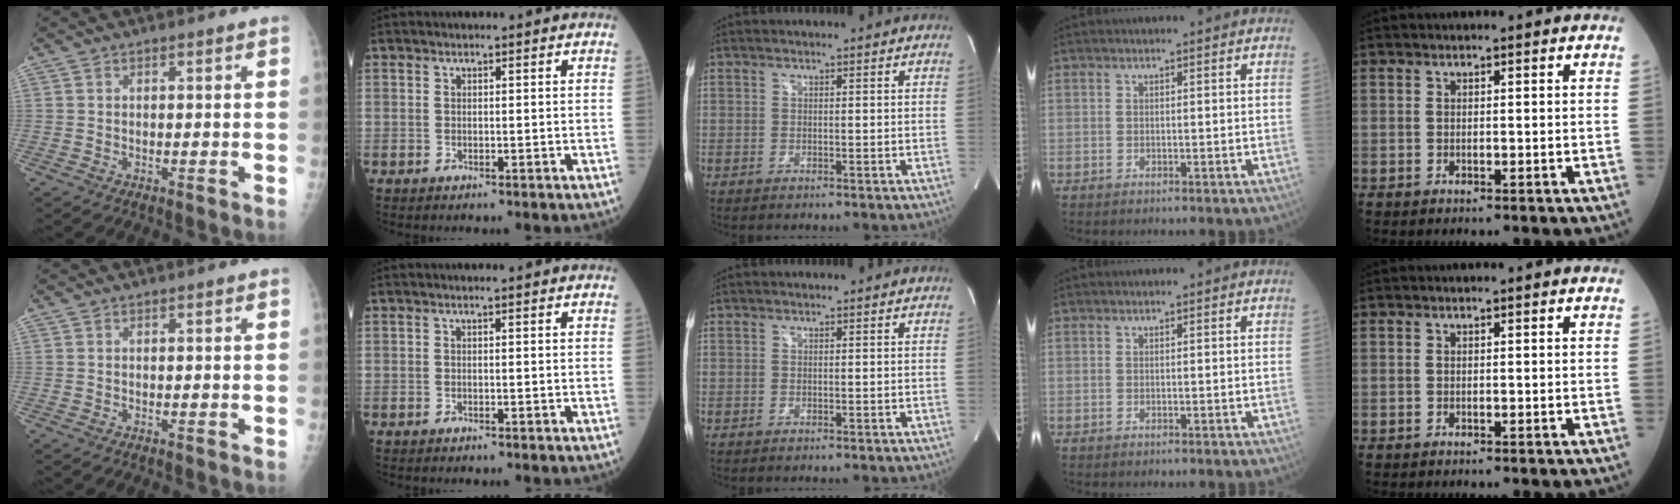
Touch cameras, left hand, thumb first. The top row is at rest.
{}